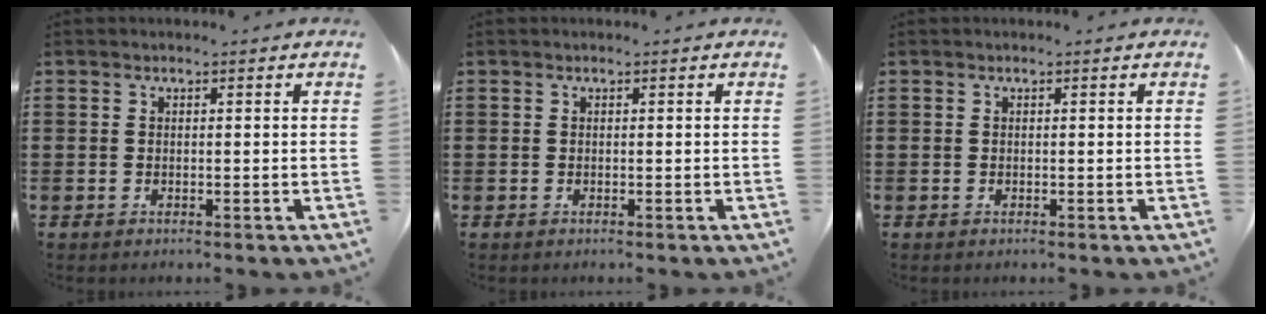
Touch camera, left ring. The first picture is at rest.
{"total": 0.0}
{"total": 0.0}